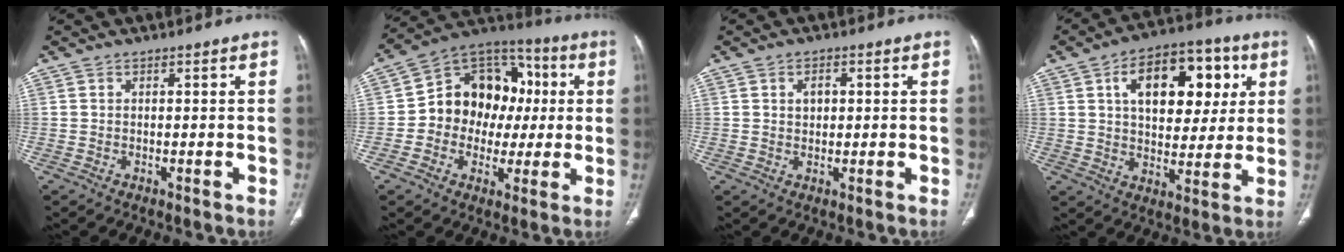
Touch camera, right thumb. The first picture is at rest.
{"total": 16.8, "force": [0.4, 13.8, 9.6], "torque": [-0.091, 0.035, 0.001]}
{"total": 2.6, "force": [0.6, 1.8, 1.7], "torque": [-0.020, 0.000, 0.011]}
{"total": 18.1, "force": [5.7, 10.7, 13.4], "torque": [-0.147, 0.007, 0.085]}